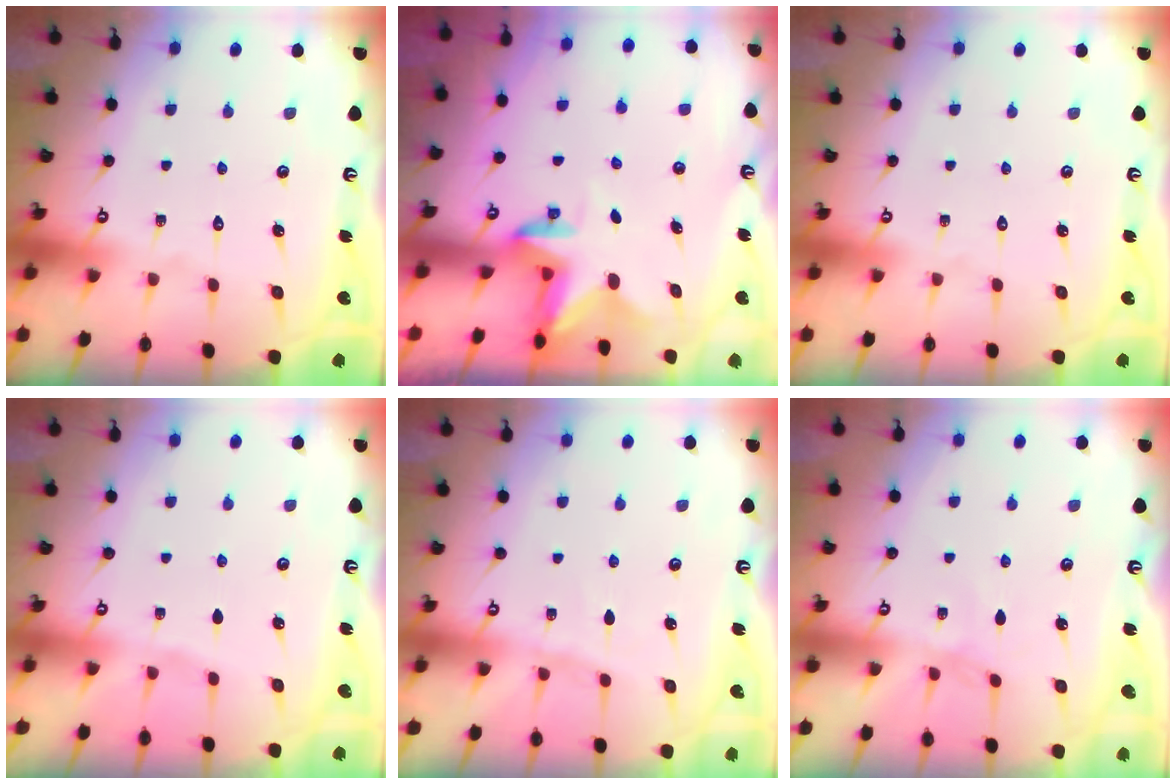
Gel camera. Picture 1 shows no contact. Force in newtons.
{"total": 2.9, "press": 2.8, "slide": 0.5}
{"total": 0.0}
{"total": 2.1, "press": 2.1, "slide": 0.3}
{"total": 4.9, "press": 4.8, "slide": 0.4}
{"total": 2.2, "press": 2.1, "slide": 0.4}